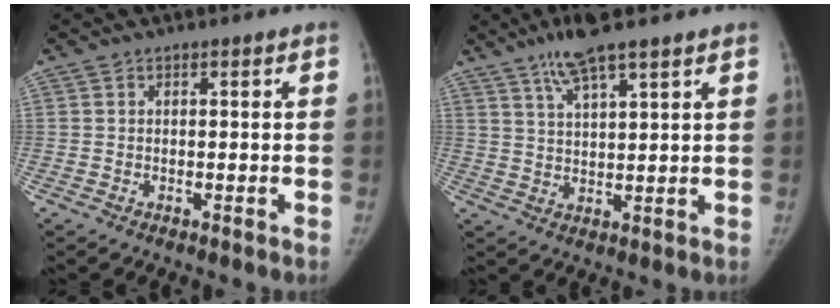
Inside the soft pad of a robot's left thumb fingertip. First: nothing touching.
{"total": 7.6, "force": [5.4, 1.3, 5.3], "torque": [-0.098, -0.019, 0.101]}